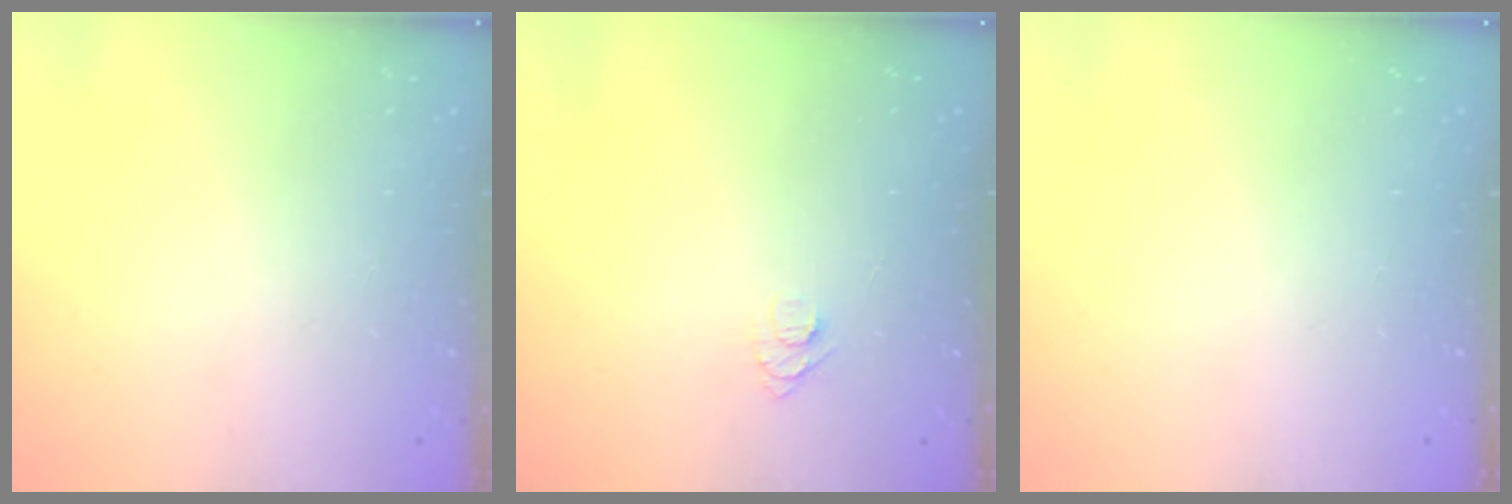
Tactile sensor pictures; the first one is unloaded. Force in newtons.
{"total": 5.2, "press": 5.1, "slide": 0.6}
{"total": 0.0}